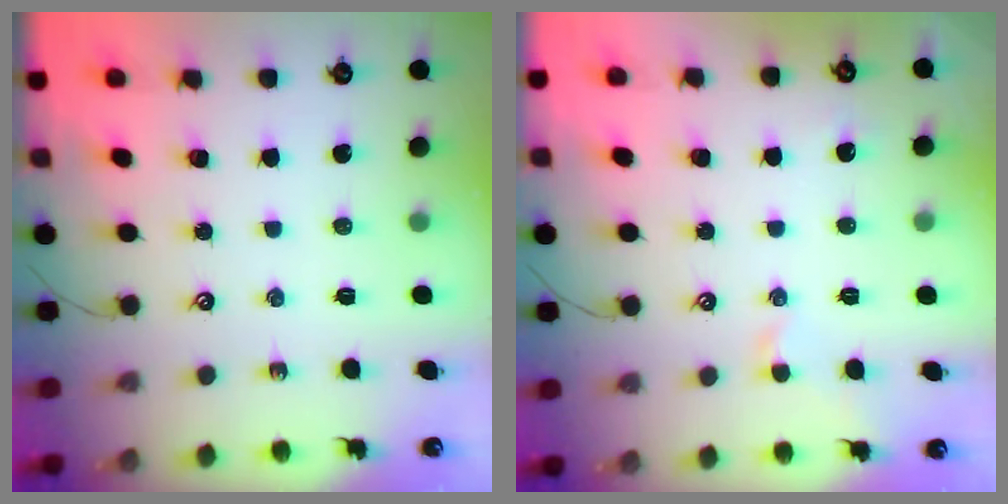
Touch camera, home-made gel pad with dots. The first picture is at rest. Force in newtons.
{"total": 0.9, "press": 0.7, "slide": 0.6}